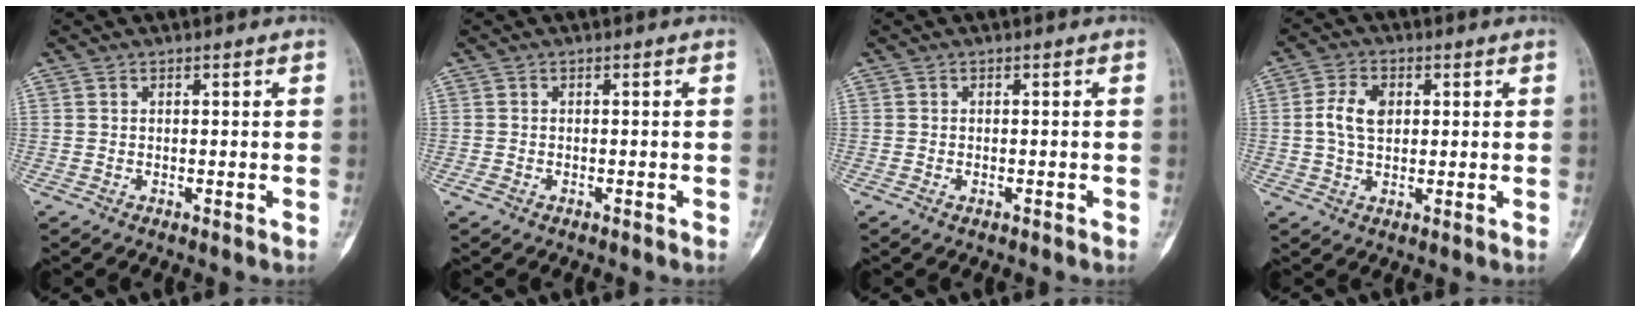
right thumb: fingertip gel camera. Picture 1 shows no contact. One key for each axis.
{"total": 1.1, "fx": -0.6, "fy": 0.8, "fz": 0.5, "tx": -0.014, "ty": 0.006, "tz": -0.009}
{"total": 0.9, "fx": -0.5, "fy": 0.6, "fz": 0.5, "tx": -0.011, "ty": 0.008, "tz": -0.004}
{"total": 6.3, "fx": 0.9, "fy": 4.2, "fz": 4.6, "tx": -0.089, "ty": 0.008, "tz": 0.017}